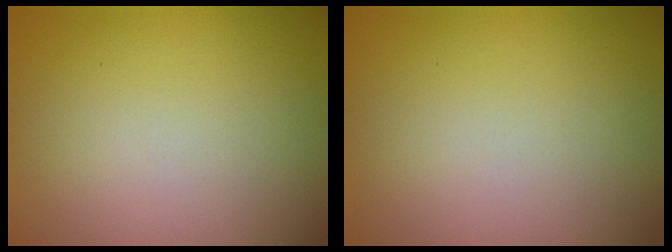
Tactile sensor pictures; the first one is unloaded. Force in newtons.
{"total": 0.0}